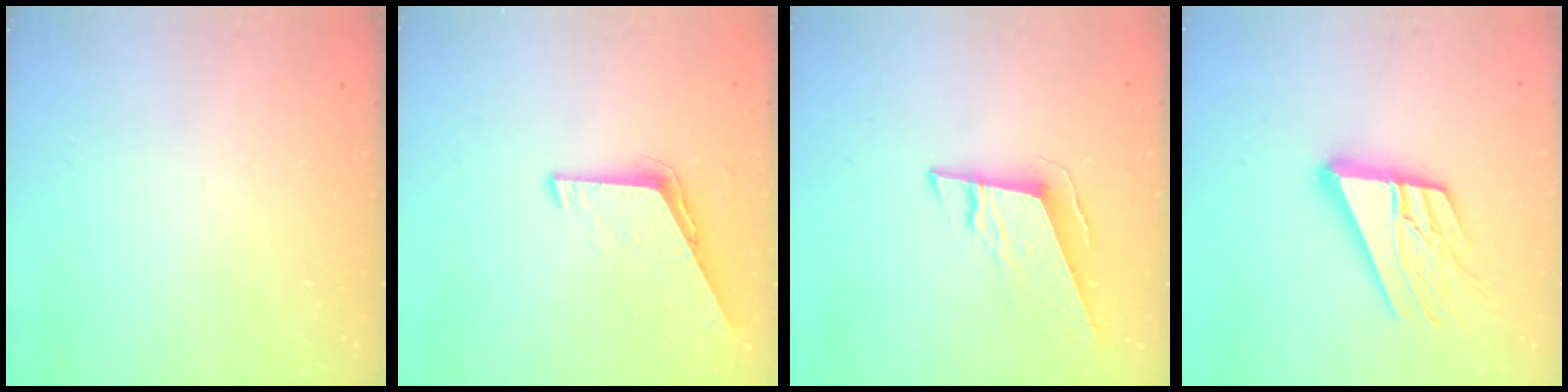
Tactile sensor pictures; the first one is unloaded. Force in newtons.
{"total": 6.6, "press": 6.6, "slide": 0.4}
{"total": 10.5, "press": 10.0, "slide": 3.2}
{"total": 16.5, "press": 16.4, "slide": 1.7}